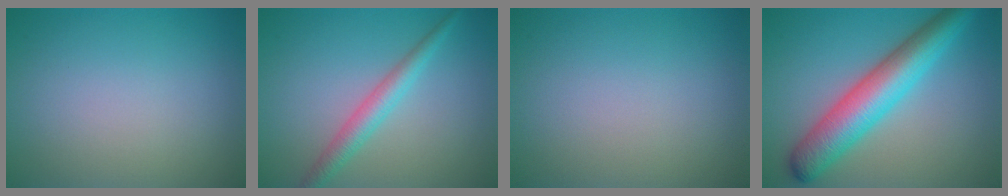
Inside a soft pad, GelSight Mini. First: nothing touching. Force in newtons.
{"total": 2.8, "press": 2.8, "slide": 0.1}
{"total": 0.0}
{"total": 7.4, "press": 7.4, "slide": 0.1}